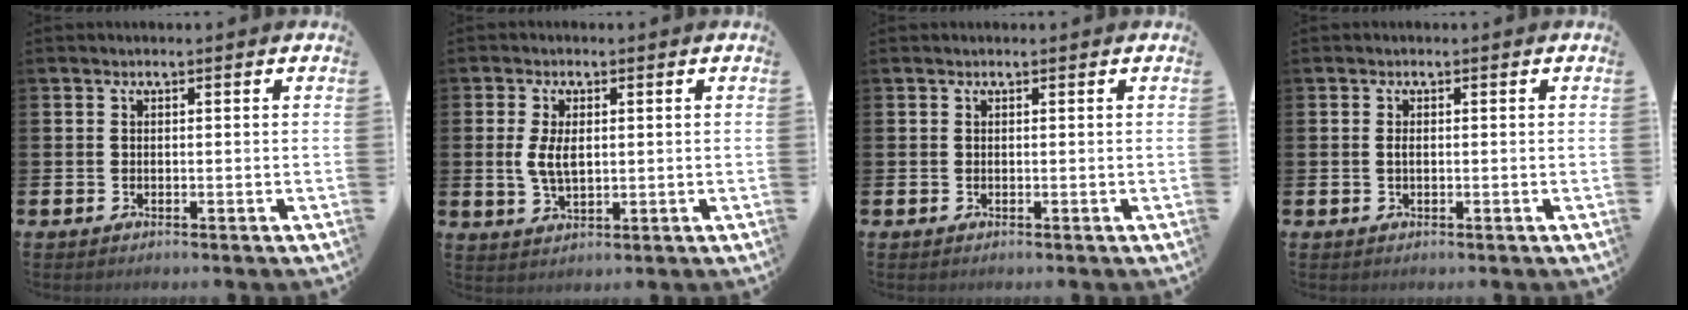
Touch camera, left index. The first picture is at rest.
{"total": 4.3, "force": [0.9, 2.3, 3.6], "torque": [-0.057, 0.002, 0.011]}
{"total": 0.0}
{"total": 0.8, "force": [0.0, 0.4, 0.7], "torque": [-0.007, 0.000, -0.003]}